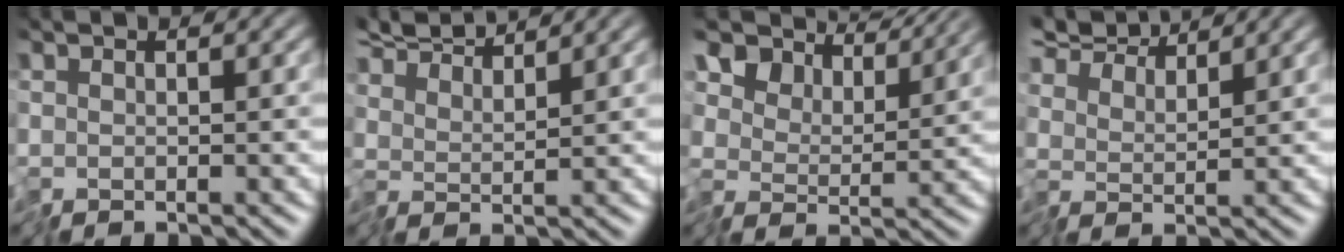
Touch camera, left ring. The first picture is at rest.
{"total": 5.3, "force": [5.0, 0.7, 1.6], "torque": [-0.045, 0.019, 0.091]}
{"total": 6.5, "force": [5.1, 3.1, 2.6], "torque": [-0.054, 0.006, 0.071]}
{"total": 6.2, "force": [5.6, 1.4, 2.4], "torque": [-0.061, 0.023, 0.088]}